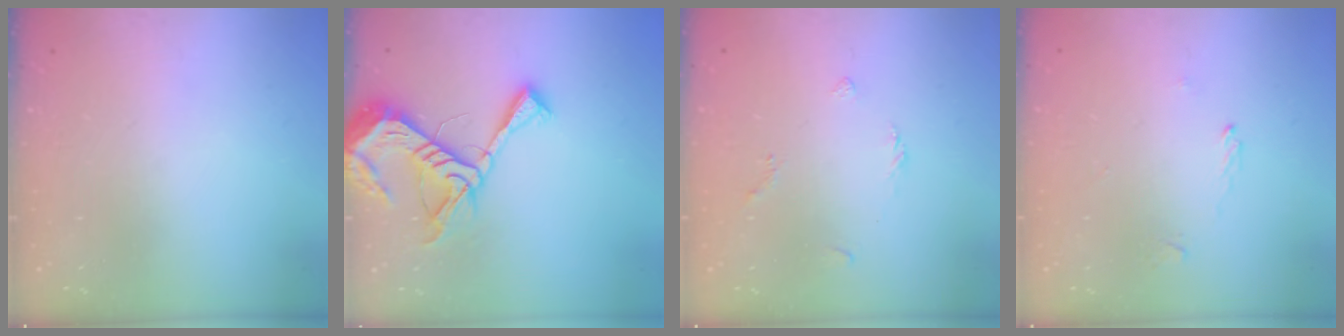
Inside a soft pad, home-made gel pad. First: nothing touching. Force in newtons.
{"total": 12.4, "press": 12.3, "slide": 1.3}
{"total": 2.1, "press": 2.0, "slide": 0.6}
{"total": 1.9, "press": 1.9, "slide": 0.5}